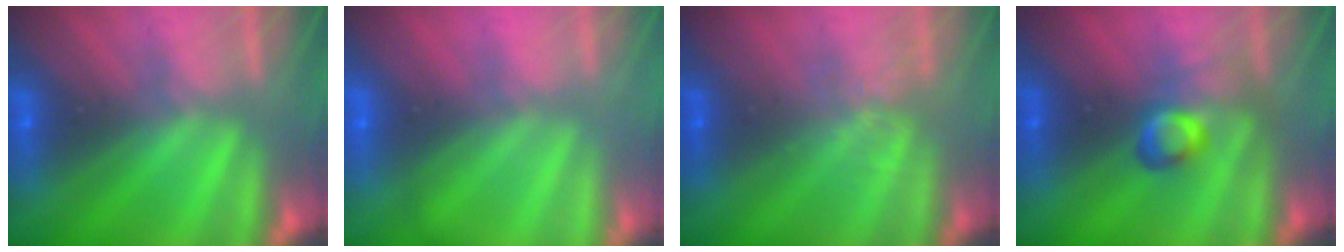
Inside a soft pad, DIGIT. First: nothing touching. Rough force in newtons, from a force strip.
{"total": 2.1}
{"total": 1.5}
{"total": 2.8}